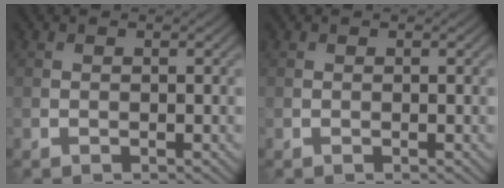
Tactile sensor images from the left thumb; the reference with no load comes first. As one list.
[{"total": 0.0}]